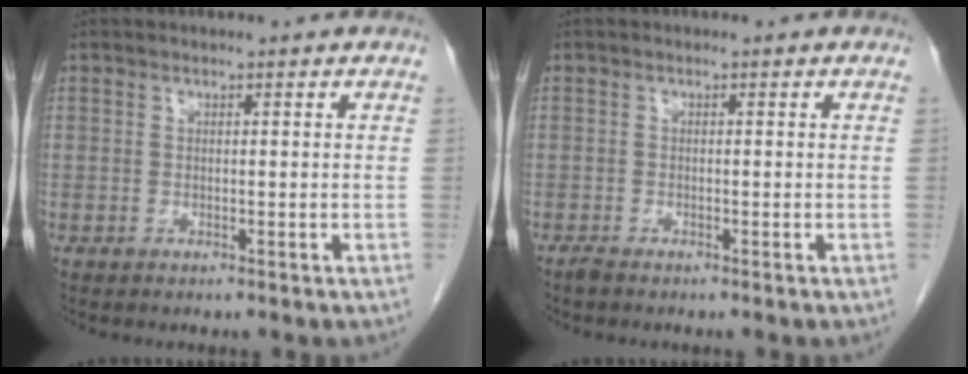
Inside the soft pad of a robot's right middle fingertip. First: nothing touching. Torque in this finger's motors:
{"motor_torque": [-0.02, 0.04, -0.04, -0.01]}